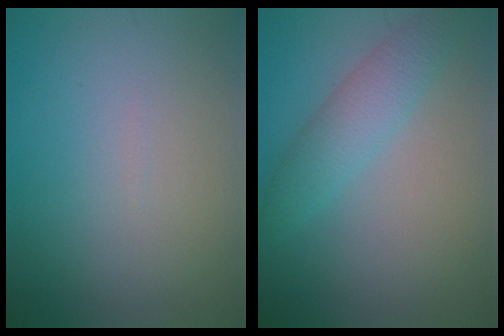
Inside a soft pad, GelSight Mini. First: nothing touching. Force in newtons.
{"total": 2.4, "press": 2.4, "slide": 0.2}